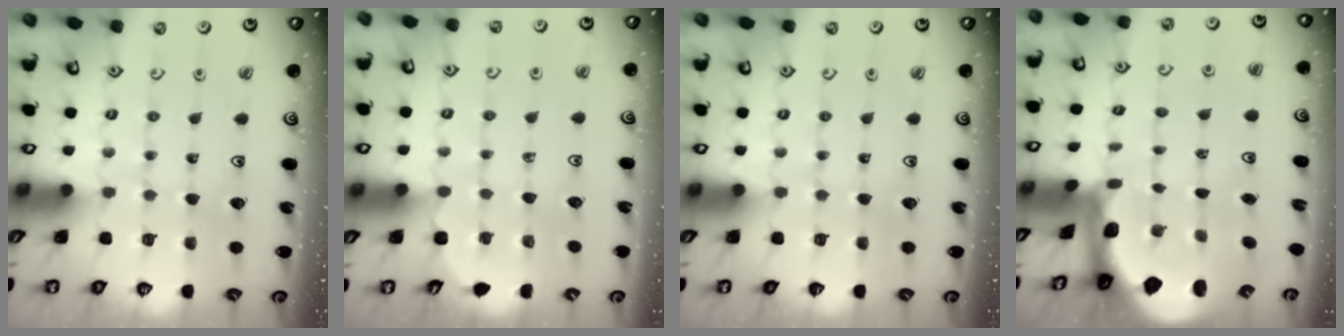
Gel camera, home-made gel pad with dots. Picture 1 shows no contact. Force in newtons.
{"total": 2.7, "press": 2.6, "slide": 0.8}
{"total": 0.0}
{"total": 1.9, "press": 1.9, "slide": 0.4}